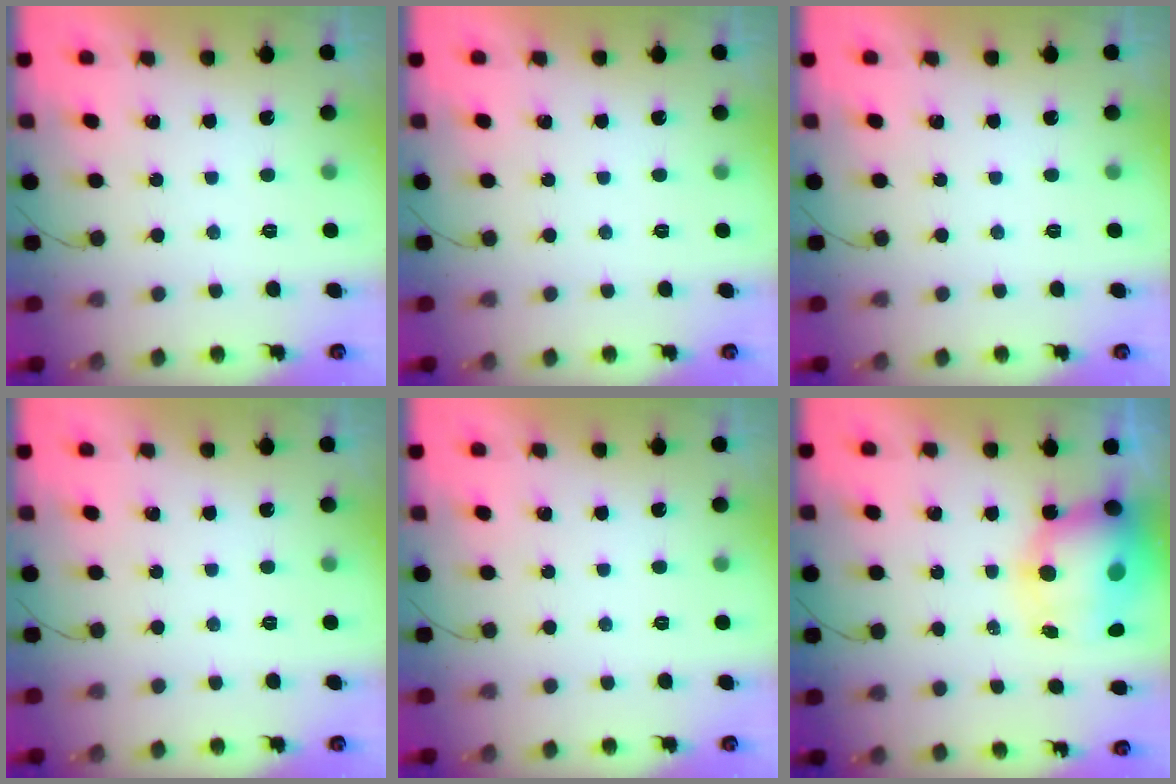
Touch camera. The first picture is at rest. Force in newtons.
{"total": 0.0}
{"total": 0.0}
{"total": 0.0}
{"total": 0.0}
{"total": 12.0, "press": 11.6, "slide": 3.0}